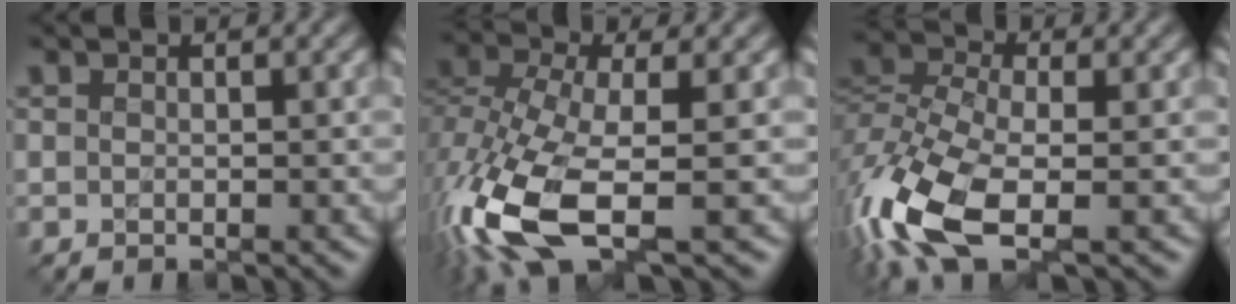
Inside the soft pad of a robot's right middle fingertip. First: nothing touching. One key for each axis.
{"total": 11.4, "fx": -4.7, "fy": 4.6, "fz": 9.3, "tx": -0.228, "ty": -0.018, "tz": -0.093}
{"total": 10.8, "fx": -4.8, "fy": 5.1, "fz": 8.3, "tx": -0.205, "ty": -0.023, "tz": -0.100}